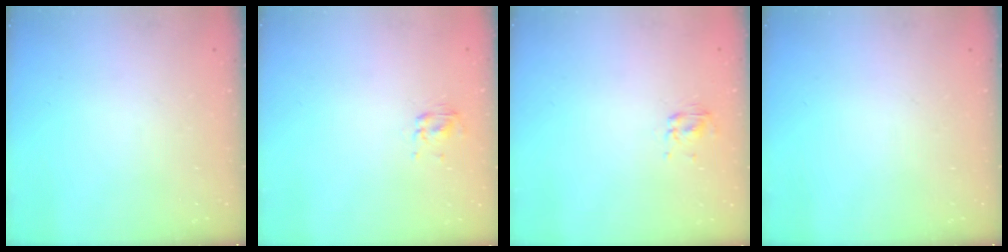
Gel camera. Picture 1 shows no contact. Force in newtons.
{"total": 2.8, "press": 2.6, "slide": 1.0}
{"total": 2.8, "press": 2.6, "slide": 1.0}
{"total": 0.0}